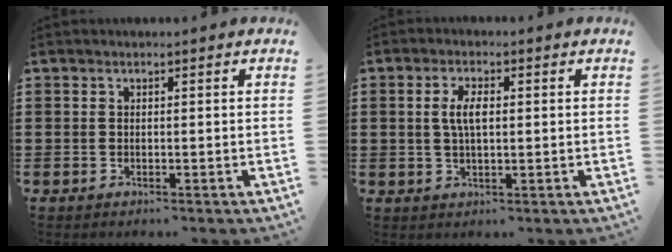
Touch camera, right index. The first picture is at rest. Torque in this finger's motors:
{"motor_torque": [0.16, -0.03, 0.16, 0.10]}